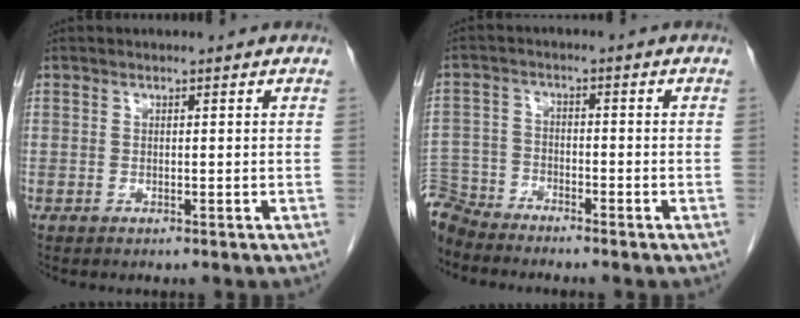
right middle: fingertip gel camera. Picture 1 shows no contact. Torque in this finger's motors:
{"motor_torque": [1.12, -1.02, 0.56, 0.02]}